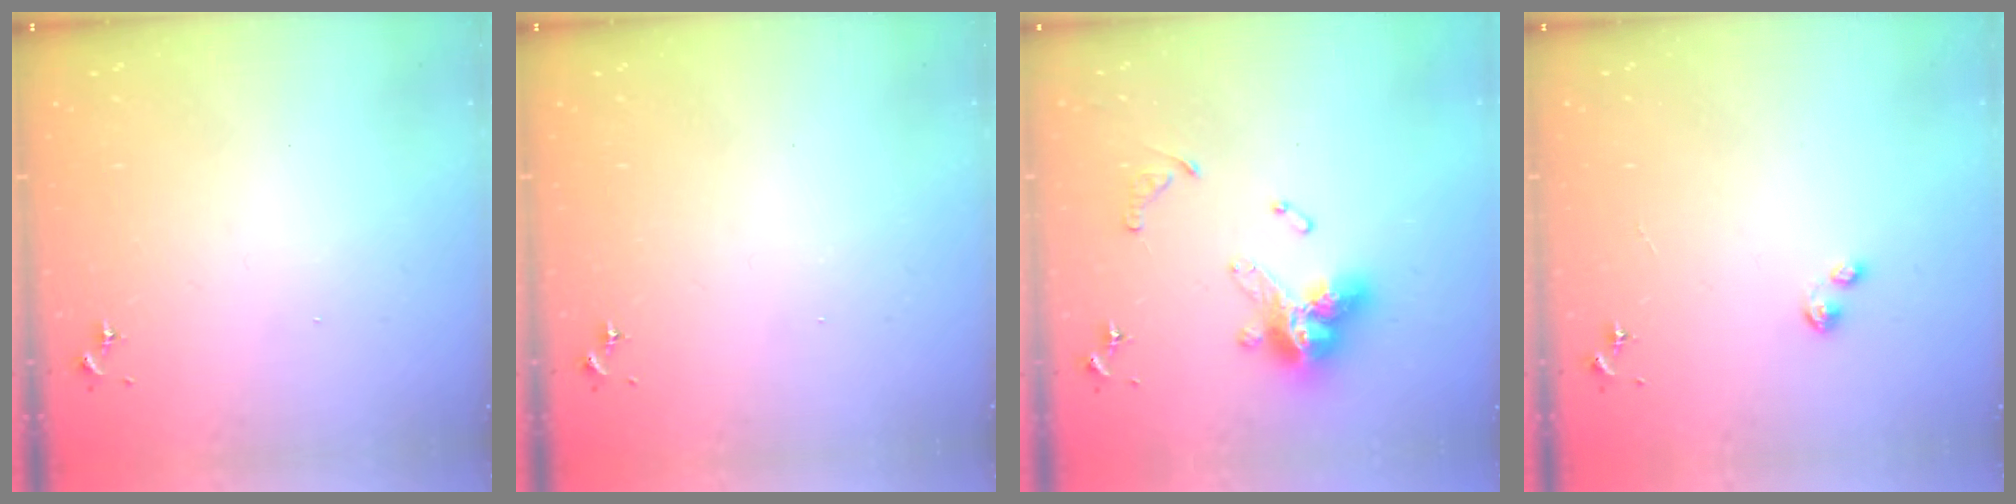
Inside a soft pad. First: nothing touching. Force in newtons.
{"total": 0.0}
{"total": 16.0, "press": 15.9, "slide": 1.8}
{"total": 2.2, "press": 2.2, "slide": 0.3}